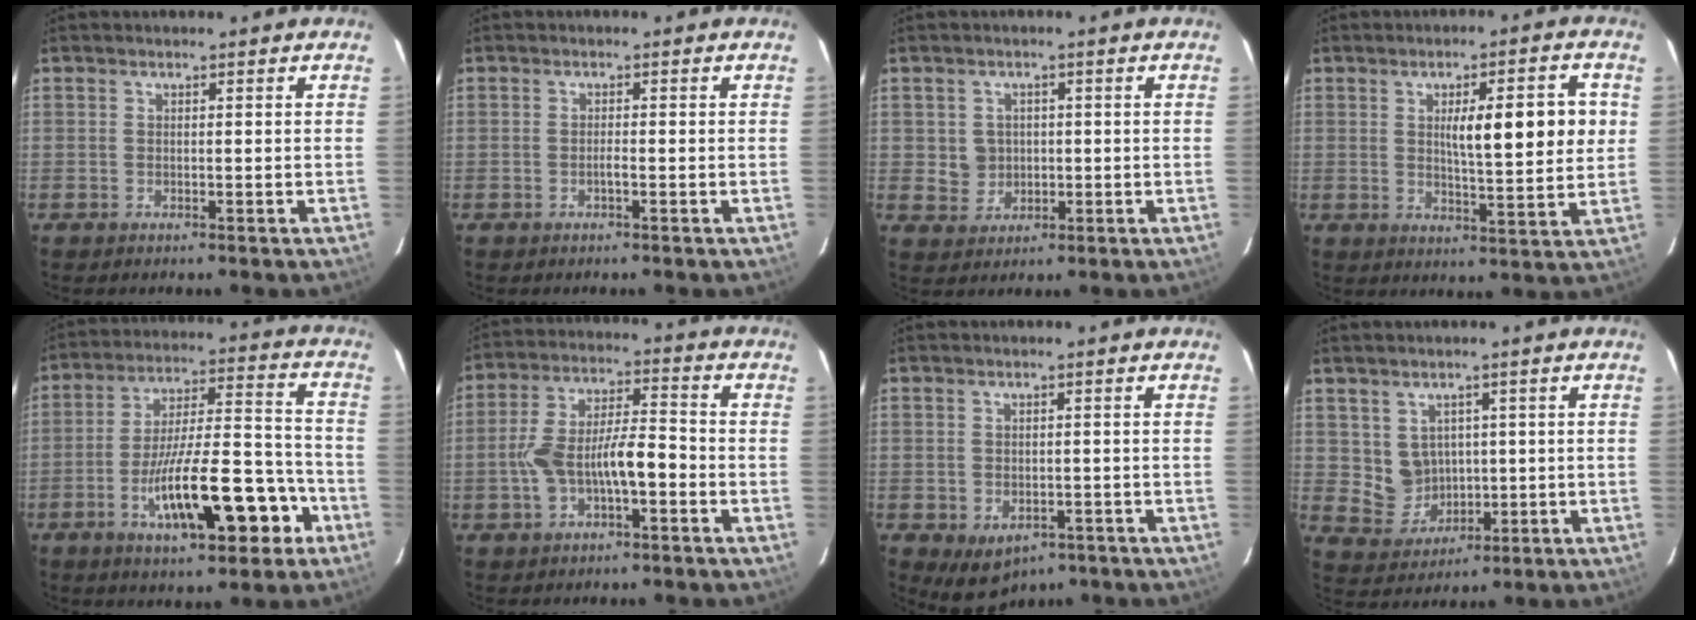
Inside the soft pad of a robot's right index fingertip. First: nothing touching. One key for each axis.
{"total": 0.8, "fx": -0.3, "fy": 0.0, "fz": 0.7, "tx": -0.015, "ty": 0.003, "tz": -0.004}
{"total": 3.8, "fx": 0.3, "fy": 3.6, "fz": 1.0, "tx": -0.016, "ty": 0.008, "tz": 0.016}
{"total": 11.0, "fx": 2.2, "fy": 1.7, "fz": 10.7, "tx": -0.152, "ty": 0.007, "tz": 0.034}
{"total": 17.3, "fx": -7.3, "fy": 4.3, "fz": 15.1, "tx": -0.254, "ty": 0.019, "tz": -0.103}
{"total": 10.0, "fx": -2.5, "fy": 3.3, "fz": 9.1, "tx": -0.182, "ty": 0.028, "tz": -0.040}
{"total": 5.3, "fx": -2.8, "fy": 3.8, "fz": 2.4, "tx": -0.039, "ty": -0.001, "tz": -0.026}
{"total": 5.6, "fx": 1.2, "fy": 5.2, "fz": 1.7, "tx": -0.035, "ty": 0.009, "tz": 0.040}